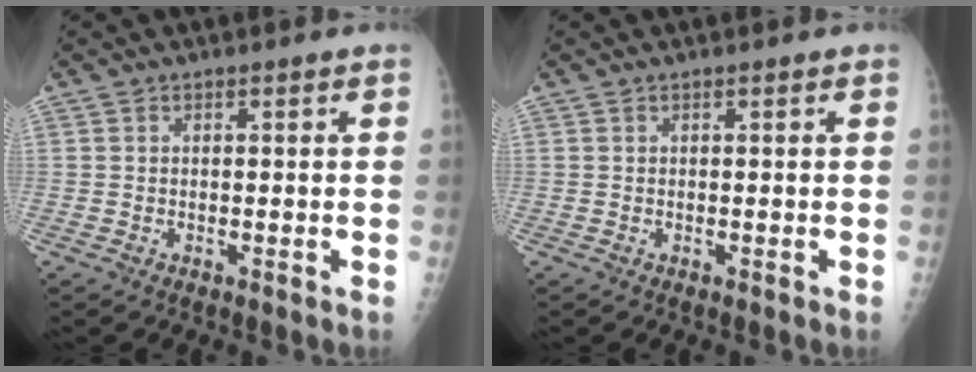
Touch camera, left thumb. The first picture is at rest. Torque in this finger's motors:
{"motor_torque": [-0.06, 0.02, 0.02, -0.02, 0.00]}